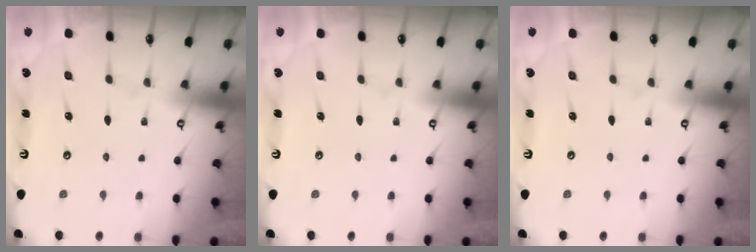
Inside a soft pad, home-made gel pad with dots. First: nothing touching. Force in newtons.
{"total": 0.0}
{"total": 0.0}